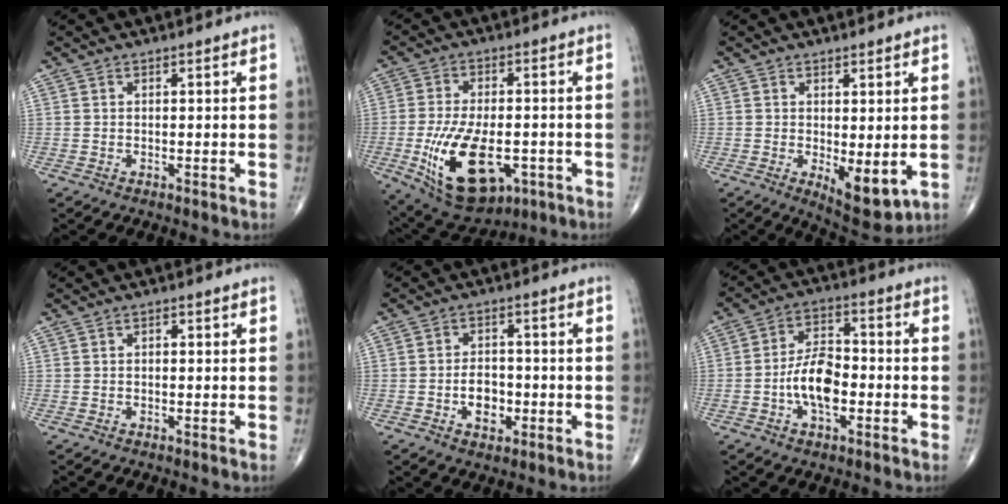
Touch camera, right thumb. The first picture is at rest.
{"total": 17.2, "force": [-5.1, 9.0, 13.7], "torque": [-0.236, 0.003, -0.063]}
{"total": 7.3, "force": [-1.0, 2.9, 6.6], "torque": [-0.083, -0.021, -0.004]}
{"total": 0.7, "force": [0.1, 0.4, 0.6], "torque": [-0.008, 0.001, 0.000]}
{"total": 5.8, "force": [-1.7, 3.9, 4.0], "torque": [-0.042, 0.013, -0.028]}
{"total": 9.8, "force": [-2.4, 5.2, 7.9], "torque": [-0.132, 0.026, -0.049]}